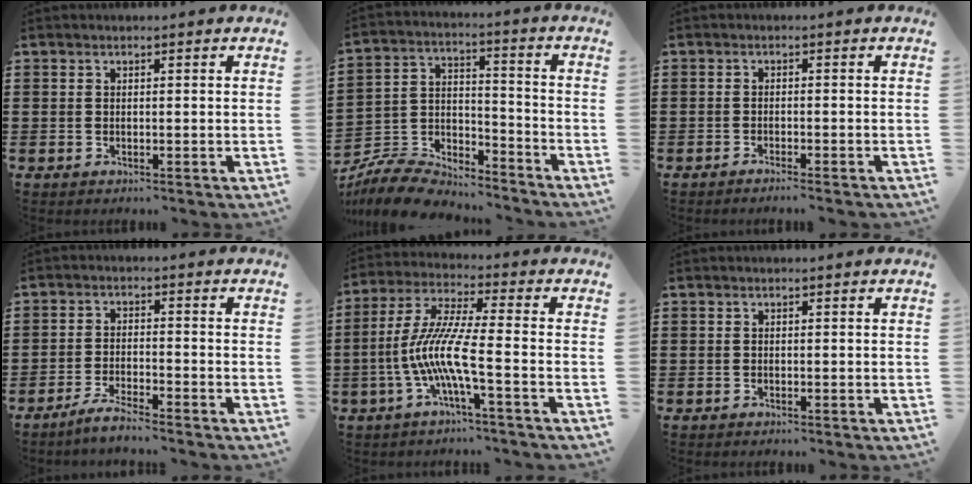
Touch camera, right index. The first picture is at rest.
{"total": 8.7, "force": [-8.2, 2.1, 1.8], "torque": [-0.048, 0.014, -0.166]}
{"total": 1.3, "force": [-1.2, -0.2, 0.4], "torque": [-0.006, 0.000, -0.023]}
{"total": 1.7, "force": [-1.6, 0.0, 0.3], "torque": [-0.009, 0.001, -0.032]}
{"total": 9.6, "force": [-3.5, 0.7, 8.9], "torque": [-0.210, -0.020, -0.078]}
{"total": 0.0}